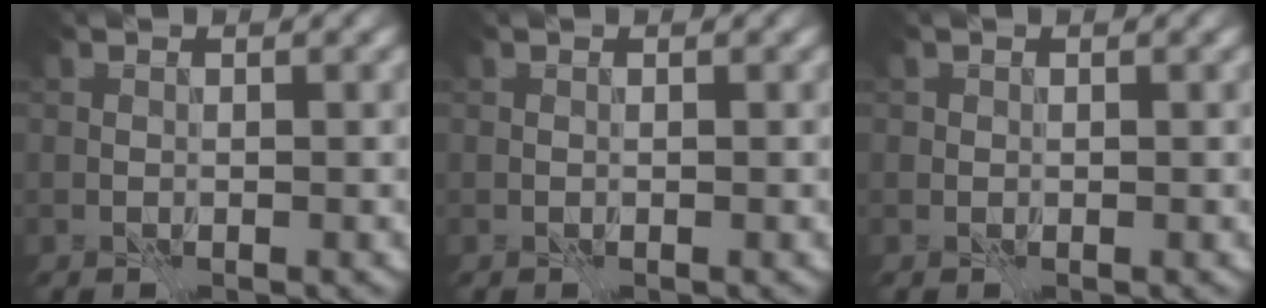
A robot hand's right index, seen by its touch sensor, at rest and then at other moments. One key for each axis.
{"total": 0.0}
{"total": 0.0}